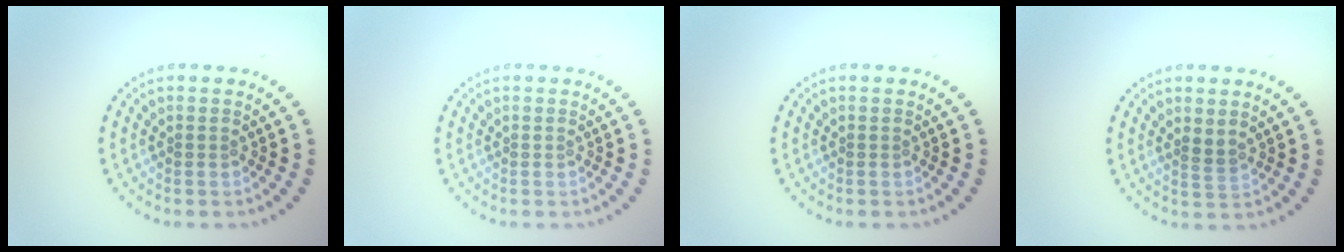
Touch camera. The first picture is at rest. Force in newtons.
{"total": 0.0}
{"total": 0.0}
{"total": 1.3, "press": 1.0, "slide": 0.8}